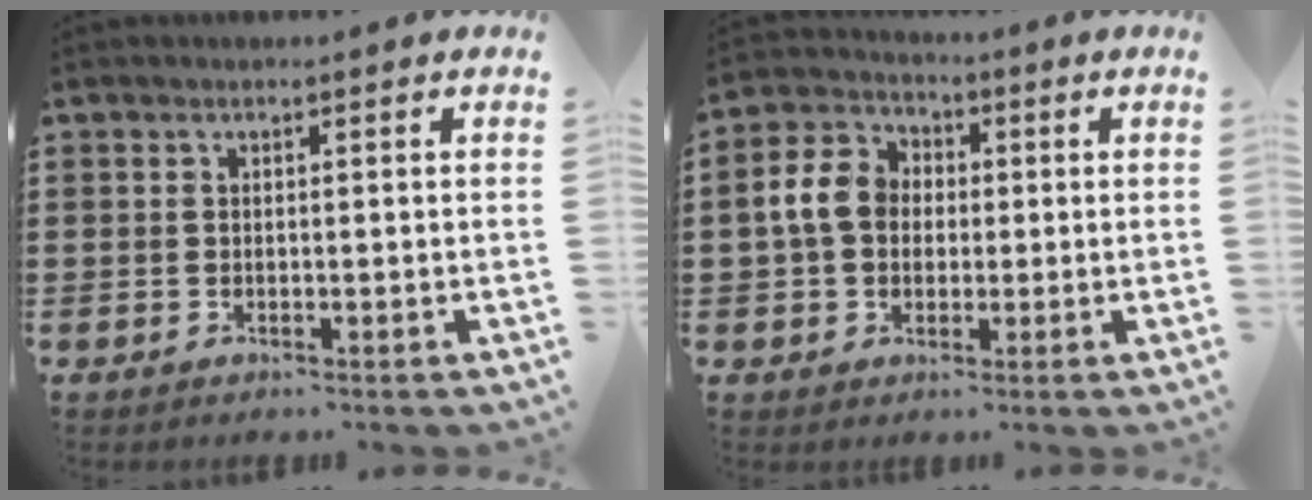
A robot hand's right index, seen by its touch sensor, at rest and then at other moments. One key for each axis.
{"total": 7.1, "fx": 0.1, "fy": 5.8, "fz": 4.0, "tx": -0.111, "ty": 0.012, "tz": -0.004}